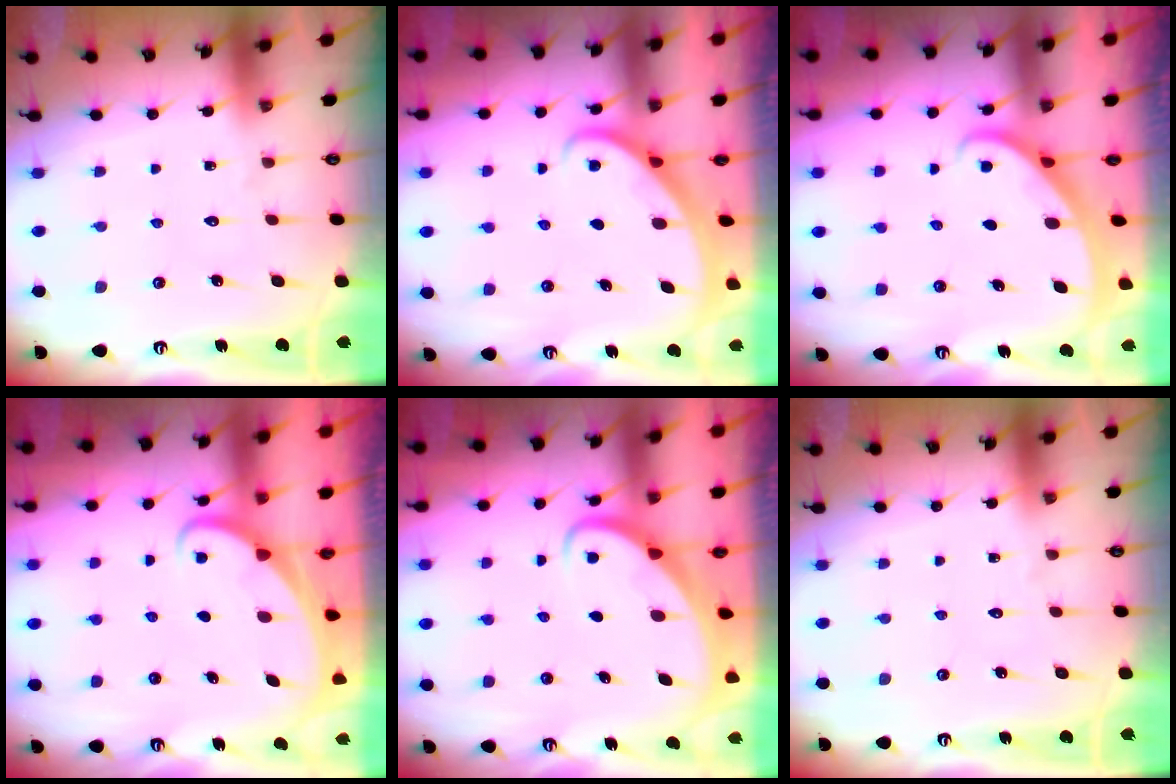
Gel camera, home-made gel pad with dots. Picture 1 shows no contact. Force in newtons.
{"total": 2.0, "press": 2.0, "slide": 0.2}
{"total": 1.8, "press": 1.8, "slide": 0.1}
{"total": 1.6, "press": 1.6, "slide": 0.0}
{"total": 2.4, "press": 2.4, "slide": 0.2}
{"total": 0.0}